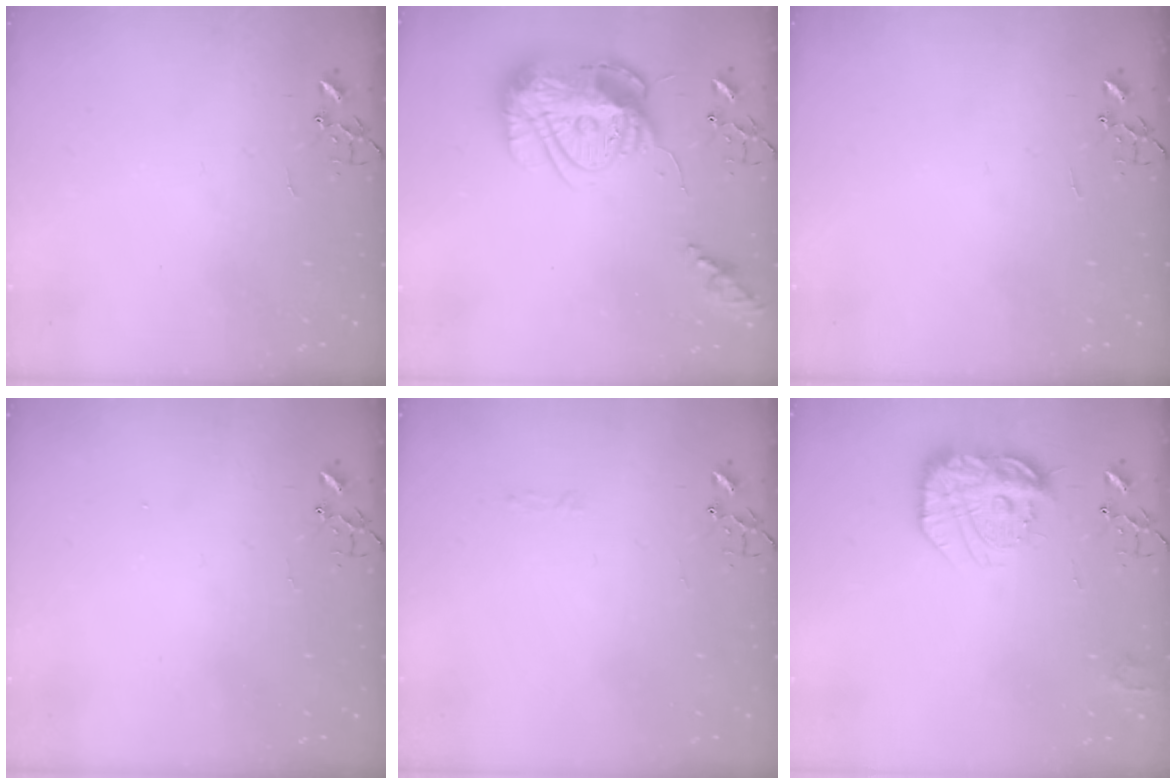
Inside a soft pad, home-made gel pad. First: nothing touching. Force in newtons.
{"total": 24.2, "press": 24.1, "slide": 2.0}
{"total": 0.0}
{"total": 1.3, "press": 1.2, "slide": 0.1}
{"total": 2.8, "press": 2.8, "slide": 0.4}
{"total": 18.7, "press": 18.6, "slide": 1.6}